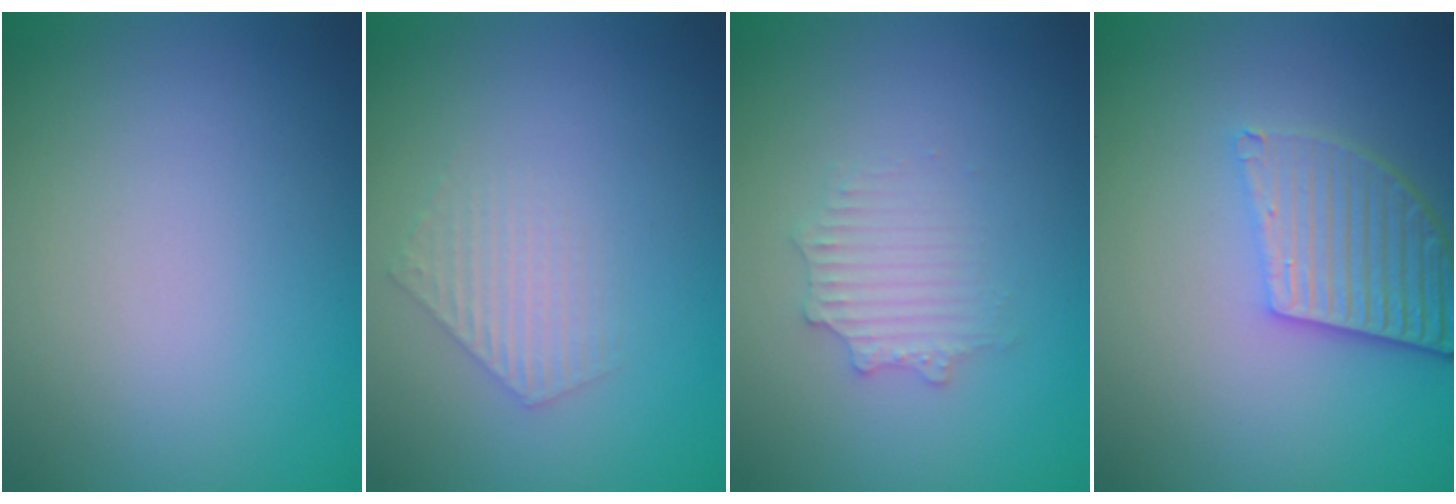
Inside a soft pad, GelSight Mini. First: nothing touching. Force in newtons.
{"total": 1.9, "press": 1.9, "slide": 0.3}
{"total": 2.2, "press": 2.2, "slide": 0.4}
{"total": 5.0, "press": 3.8, "slide": 3.3}